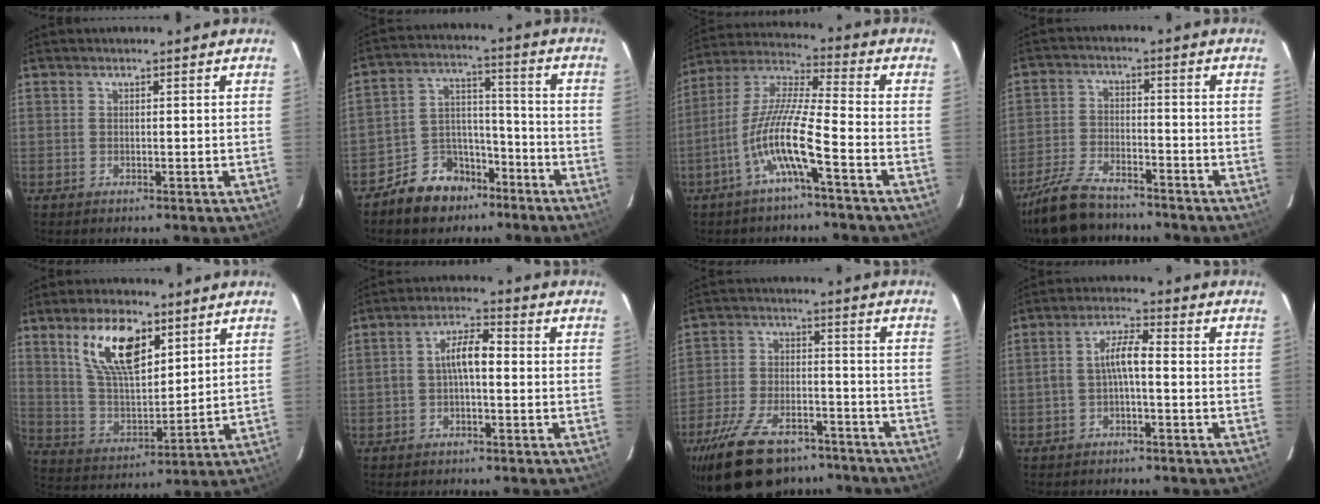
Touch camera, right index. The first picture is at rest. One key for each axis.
{"total": 10.9, "fx": -7.8, "fy": 6.9, "fz": 3.4, "tx": -0.069, "ty": 0.045, "tz": -0.116}
{"total": 11.5, "fx": -5.2, "fy": 0.5, "fz": 10.2, "tx": -0.210, "ty": 0.005, "tz": -0.104}
{"total": 13.4, "fx": -11.1, "fy": 4.6, "fz": 5.9, "tx": -0.147, "ty": -0.015, "tz": -0.201}
{"total": 14.3, "fx": 7.6, "fy": 6.4, "fz": 10.3, "tx": -0.186, "ty": 0.010, "tz": 0.152}
{"total": 5.5, "fx": -0.6, "fy": 2.1, "fz": 5.0, "tx": -0.097, "ty": 0.019, "tz": -0.009}
{"total": 19.3, "fx": -14.4, "fy": 9.2, "fz": 9.0, "tx": -0.201, "ty": -0.003, "tz": -0.221}
{"total": 4.6, "fx": -1.2, "fy": 1.1, "fz": 4.3, "tx": -0.090, "ty": 0.016, "tz": -0.022}